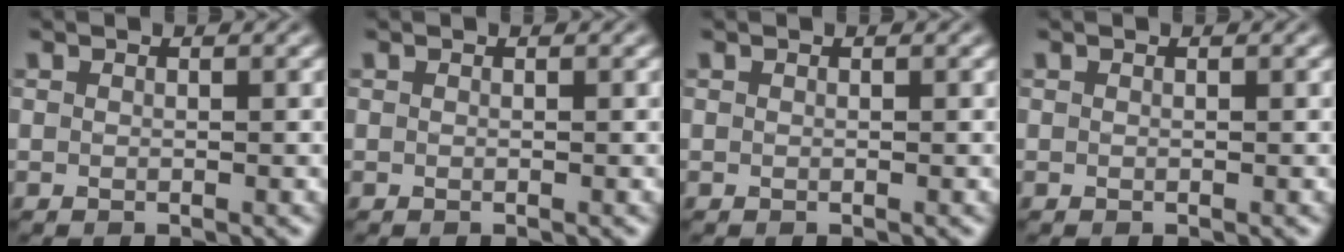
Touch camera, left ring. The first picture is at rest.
{"total": 0.0}
{"total": 0.0}
{"total": 0.0}